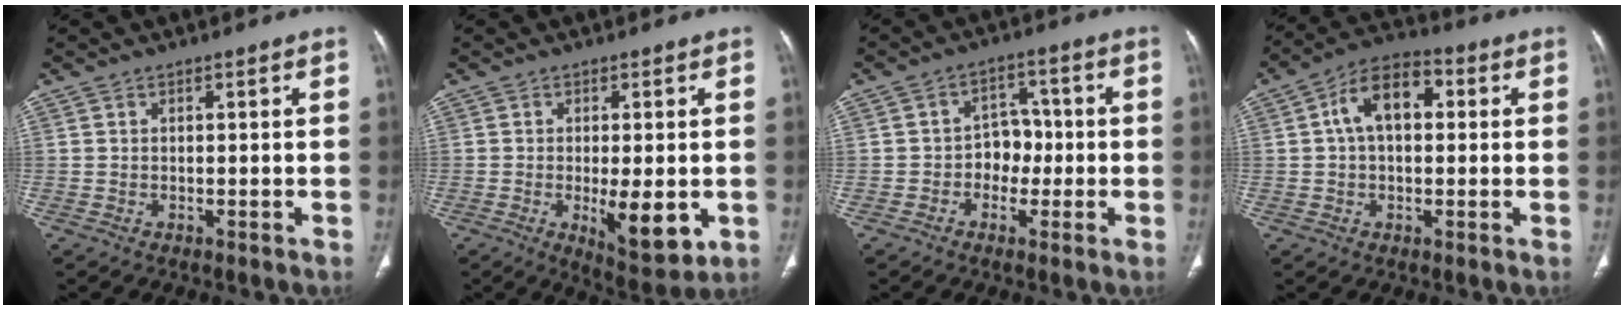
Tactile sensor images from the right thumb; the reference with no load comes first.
{"total": 9.4, "force": [-2.0, 3.3, 8.6], "torque": [-0.114, -0.022, -0.023]}
{"total": 5.8, "force": [-1.2, 4.7, 3.1], "torque": [-0.004, 0.024, -0.030]}
{"total": 10.2, "force": [1.7, 6.3, 7.9], "torque": [-0.123, 0.029, 0.020]}